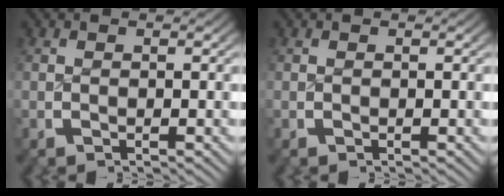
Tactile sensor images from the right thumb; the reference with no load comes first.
{"total": 0.0}